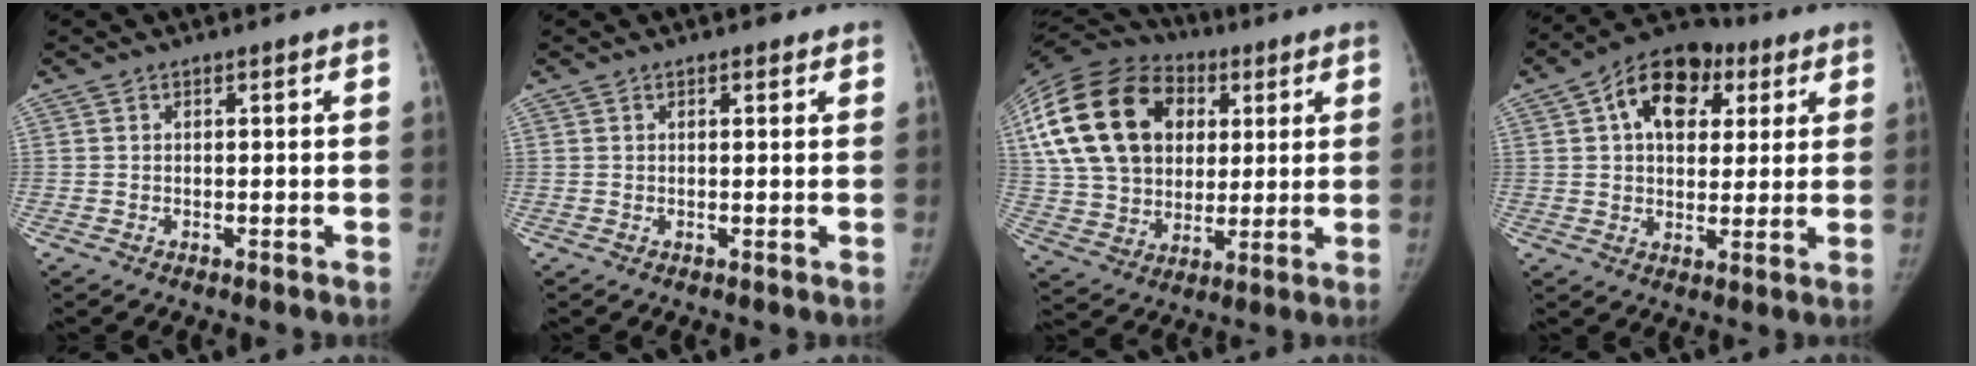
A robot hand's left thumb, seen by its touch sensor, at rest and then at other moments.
{"total": 1.0, "force": [0.7, 0.5, 0.5], "torque": [-0.005, -0.002, 0.004]}
{"total": 28.9, "force": [8.1, 21.4, 17.7], "torque": [-0.366, 0.045, 0.154]}
{"total": 14.7, "force": [5.3, 10.0, 9.5], "torque": [-0.110, 0.009, 0.078]}